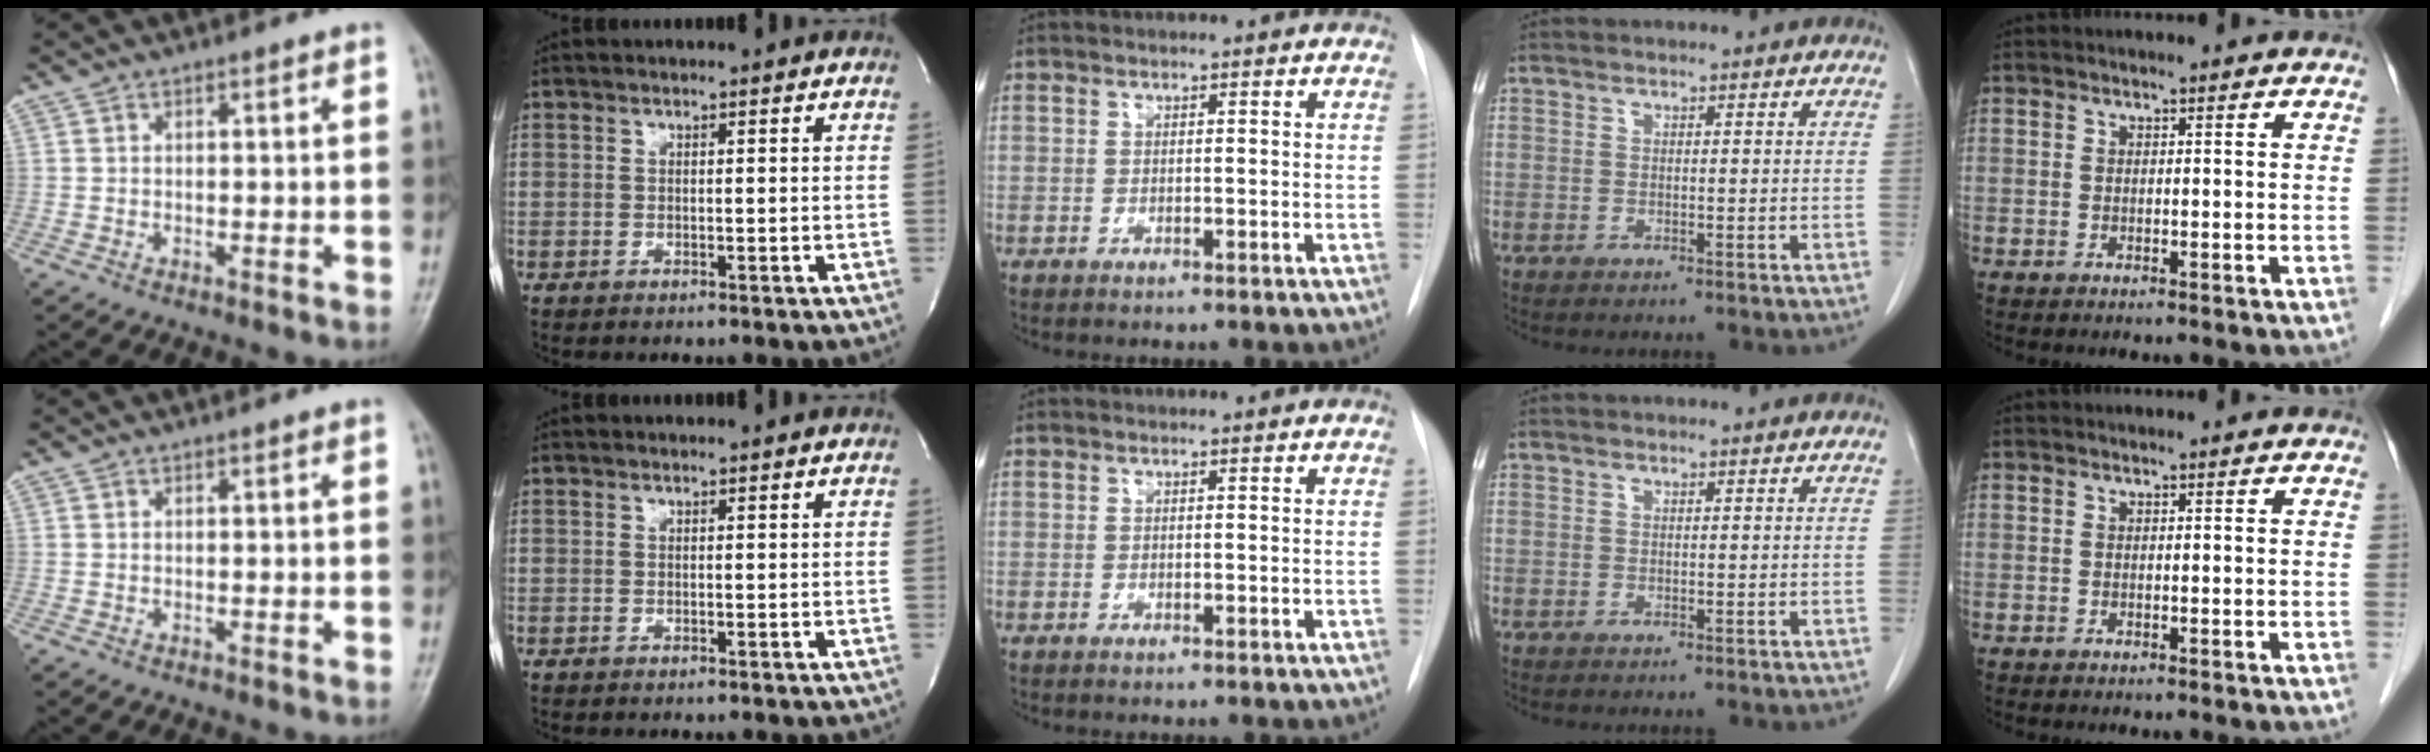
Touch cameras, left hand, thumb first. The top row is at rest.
{}